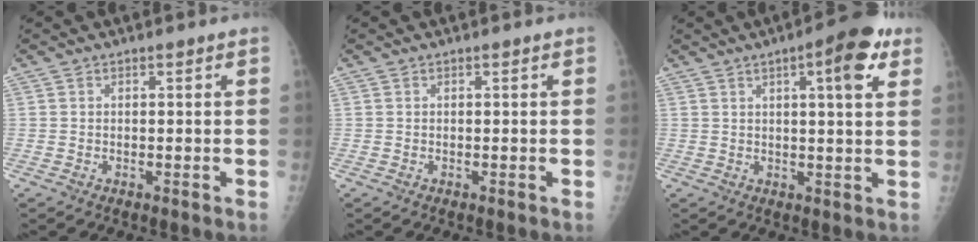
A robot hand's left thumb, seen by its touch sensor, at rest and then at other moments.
{"total": 0.0}
{"total": 9.5, "force": [4.3, 2.2, 8.2], "torque": [-0.100, -0.007, 0.051]}